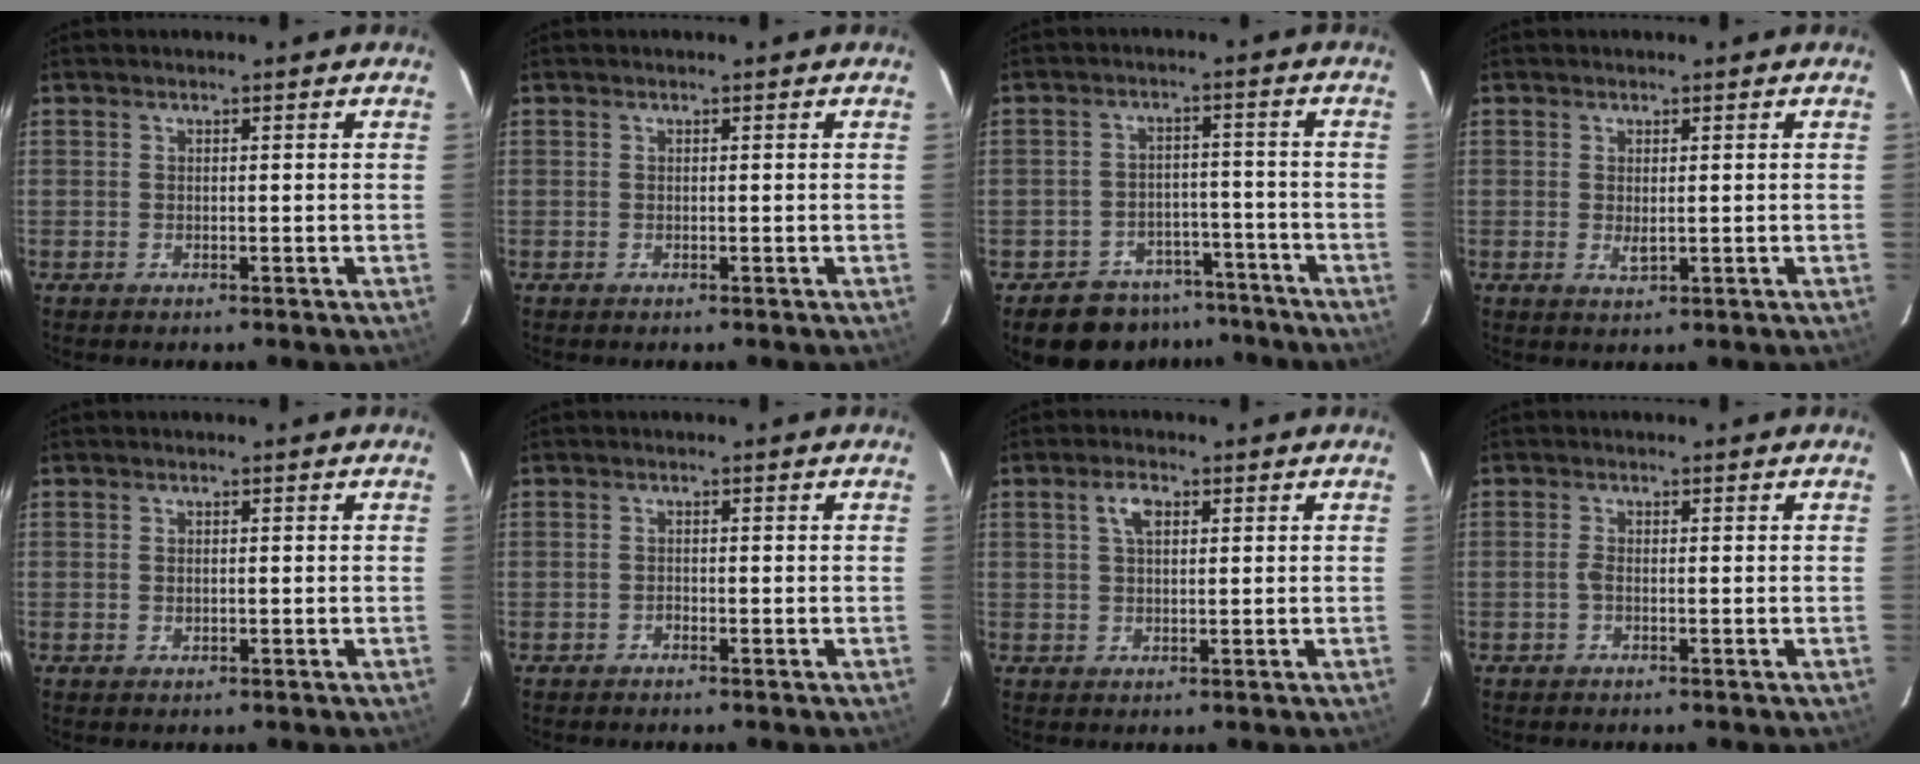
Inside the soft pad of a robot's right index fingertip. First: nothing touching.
{"total": 0.0}
{"total": 10.4, "force": [-8.0, 6.4, 2.0], "torque": [-0.046, 0.031, -0.096]}
{"total": 1.2, "force": [0.0, 0.3, 1.1], "torque": [-0.022, -0.001, 0.001]}
{"total": 0.9, "force": [0.0, 0.6, 0.7], "torque": [-0.013, 0.001, 0.001]}
{"total": 0.6, "force": [-0.5, 0.3, 0.1], "torque": [-0.002, 0.002, -0.011]}
{"total": 3.8, "force": [1.6, 1.7, 3.0], "torque": [-0.056, 0.008, 0.030]}
{"total": 1.0, "force": [-0.4, 0.3, 0.9], "torque": [-0.020, 0.002, -0.008]}